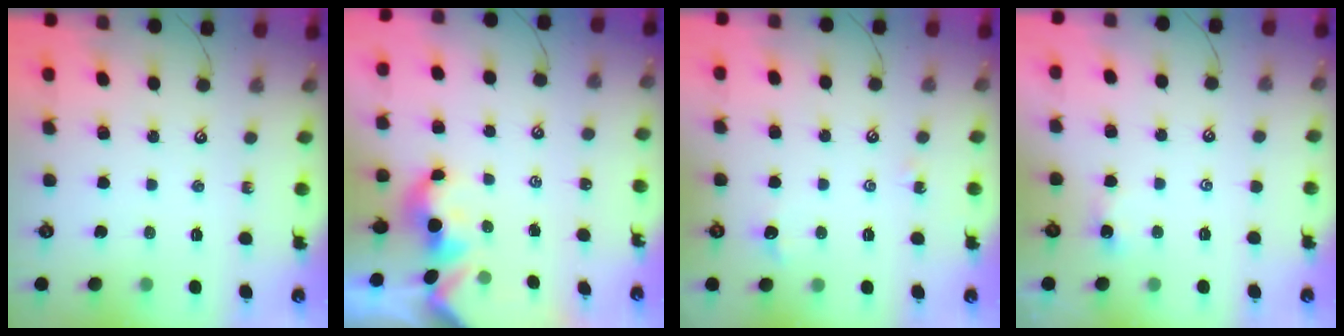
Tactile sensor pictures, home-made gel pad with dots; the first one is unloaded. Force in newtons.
{"total": 1.6, "press": 1.5, "slide": 0.3}
{"total": 2.4, "press": 2.3, "slide": 0.6}
{"total": 1.4, "press": 1.3, "slide": 0.3}